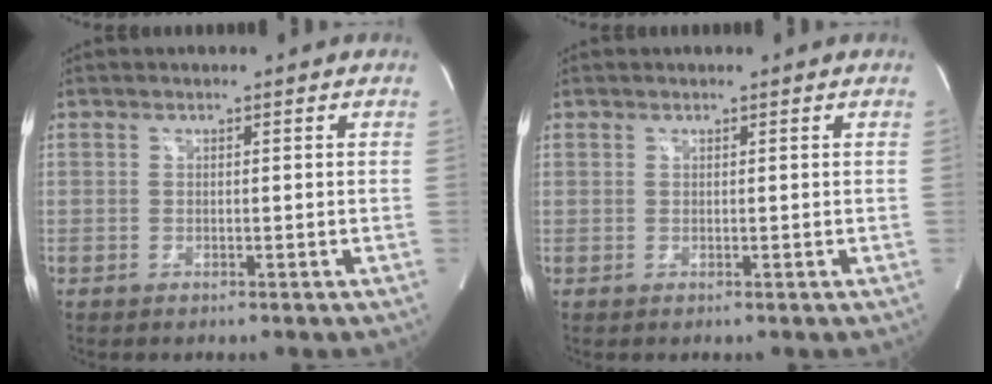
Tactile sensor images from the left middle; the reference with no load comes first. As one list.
[{"total": 0.0}]